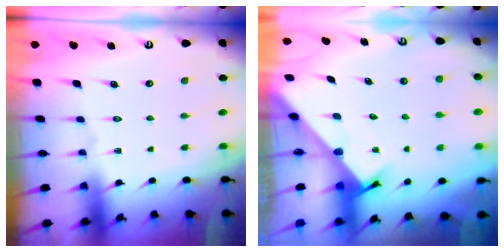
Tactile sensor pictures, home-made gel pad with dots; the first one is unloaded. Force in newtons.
{"total": 2.4, "press": 2.4, "slide": 0.2}